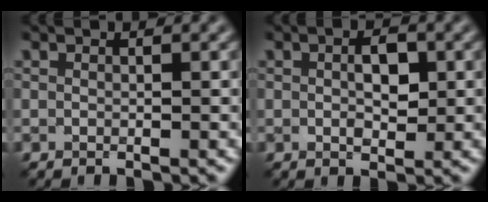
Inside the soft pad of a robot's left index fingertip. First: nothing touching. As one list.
[{"total": 2.9, "force": [0.3, 1.5, 2.4], "torque": [-0.041, 0.001, 0.004]}]